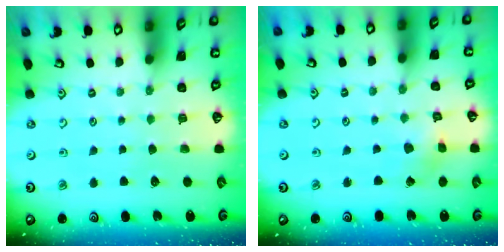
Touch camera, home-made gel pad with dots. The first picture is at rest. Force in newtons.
{"total": 2.7, "press": 2.7, "slide": 0.2}